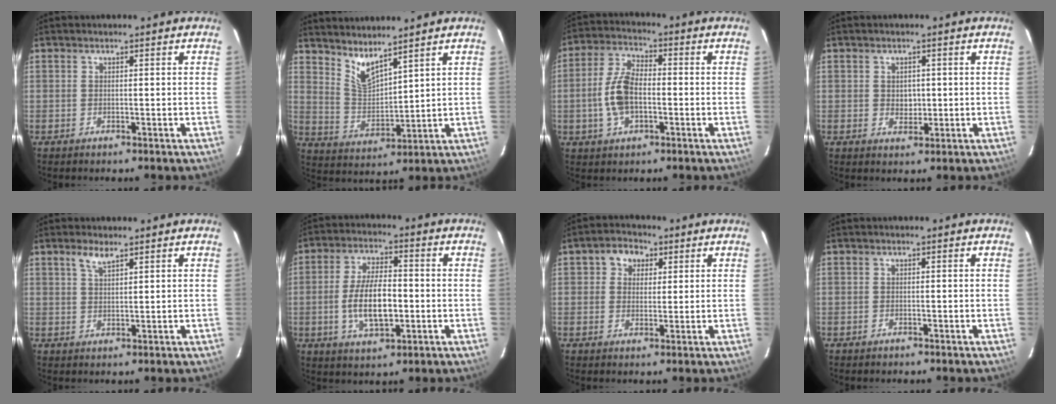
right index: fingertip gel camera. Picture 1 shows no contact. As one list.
[{"total": 6.7, "force": [5.5, 1.5, 3.6], "torque": [-0.068, -0.011, 0.114]}, {"total": 9.1, "force": [-1.7, 5.2, 7.3], "torque": [-0.155, 0.012, -0.029]}, {"total": 2.7, "force": [0.1, 2.3, 1.3], "torque": [-0.018, 0.003, 0.004]}, {"total": 2.6, "force": [1.9, 0.8, 1.7], "torque": [-0.033, 0.005, 0.037]}, {"total": 10.5, "force": [-1.9, 4.5, 9.3], "torque": [-0.184, 0.001, -0.030]}, {"total": 4.6, "force": [1.5, 4.0, 1.7], "torque": [-0.020, 0.017, 0.024]}, {"total": 0.7, "force": [-0.5, 0.4, 0.0], "torque": [-0.002, 0.002, -0.009]}]